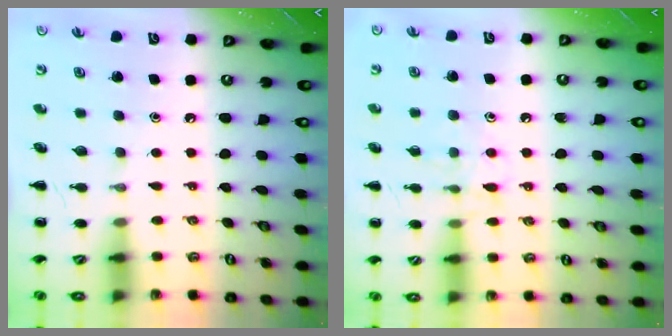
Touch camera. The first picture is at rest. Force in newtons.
{"total": 7.4, "press": 7.3, "slide": 1.2}